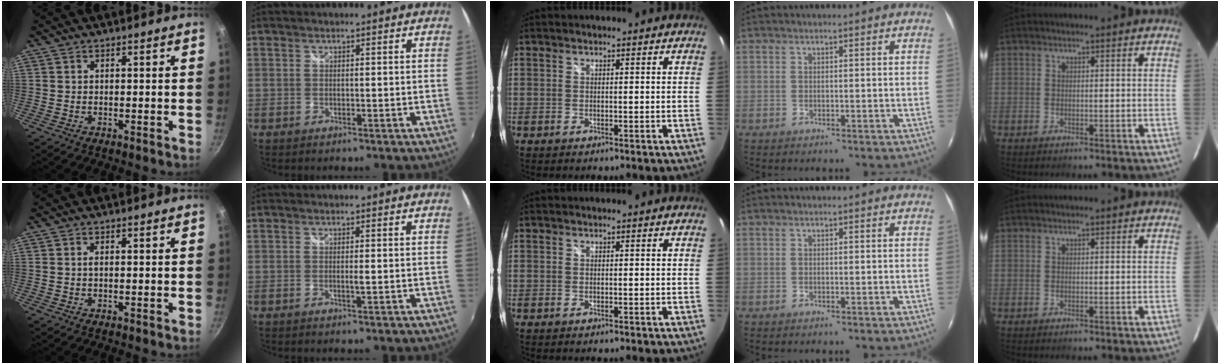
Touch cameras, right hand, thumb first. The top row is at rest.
{"thumb": {"total": 0.6, "force": [0.1, 0.2, 0.6], "torque": [-0.012, 0.001, 0.001]}, "index": {"total": 1.1, "force": [-0.1, -0.2, 1.1], "torque": [-0.019, -0.003, -0.002]}}